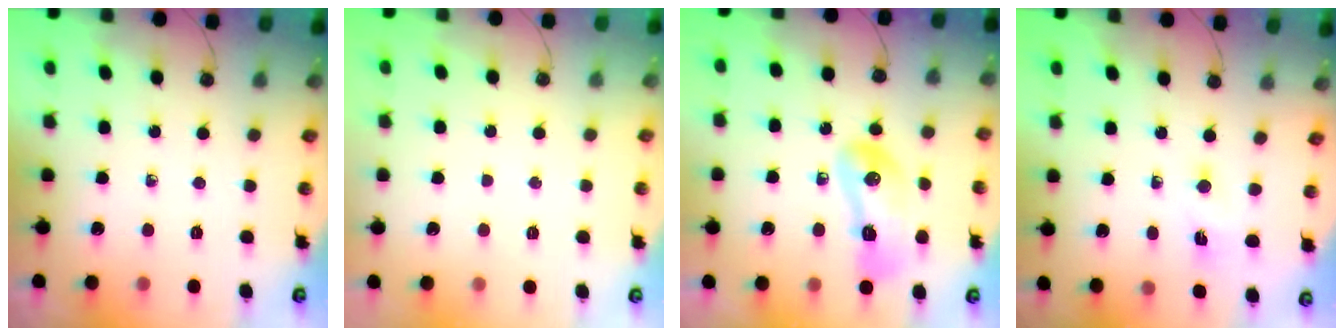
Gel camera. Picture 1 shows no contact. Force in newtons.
{"total": 1.0, "press": 1.0, "slide": 0.0}
{"total": 12.6, "press": 12.6, "slide": 1.3}
{"total": 1.0, "press": 1.0, "slide": 0.4}